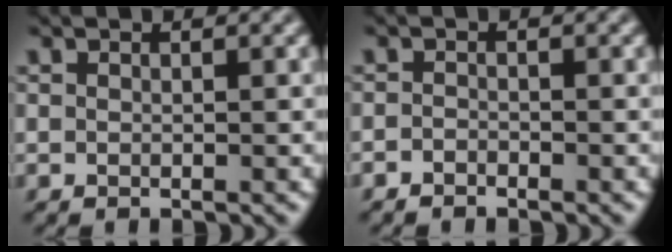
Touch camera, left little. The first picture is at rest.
{"total": 0.9, "force": [-0.8, 0.3, 0.1], "torque": [-0.002, 0.001, -0.018]}